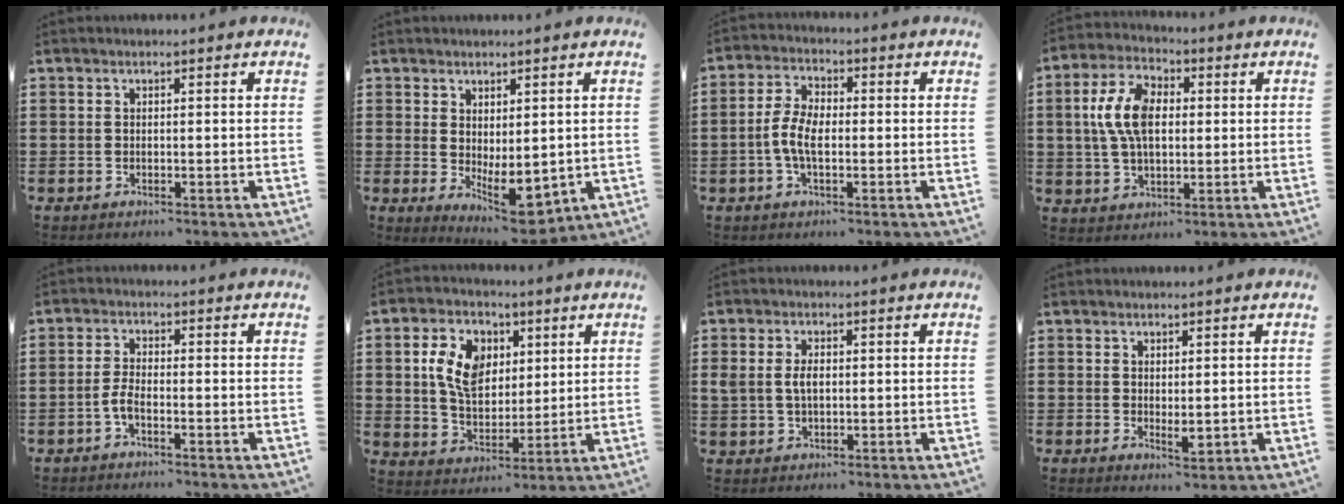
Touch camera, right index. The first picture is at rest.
{"total": 5.0, "force": [-0.4, 2.5, 4.3], "torque": [-0.070, -0.002, -0.003]}
{"total": 5.3, "force": [-1.1, 2.5, 4.5], "torque": [-0.113, -0.003, -0.028]}
{"total": 8.8, "force": [1.1, 5.1, 7.1], "torque": [-0.163, 0.014, 0.013]}
{"total": 2.8, "force": [-1.3, 0.8, 2.3], "torque": [-0.063, -0.006, -0.030]}
{"total": 8.6, "force": [2.3, 6.1, 5.6], "torque": [-0.120, 0.013, 0.036]}
{"total": 3.3, "force": [0.5, 2.0, 2.6], "torque": [-0.060, 0.008, 0.005]}
{"total": 2.1, "force": [0.6, 1.0, 1.7], "torque": [-0.024, -0.004, 0.012]}